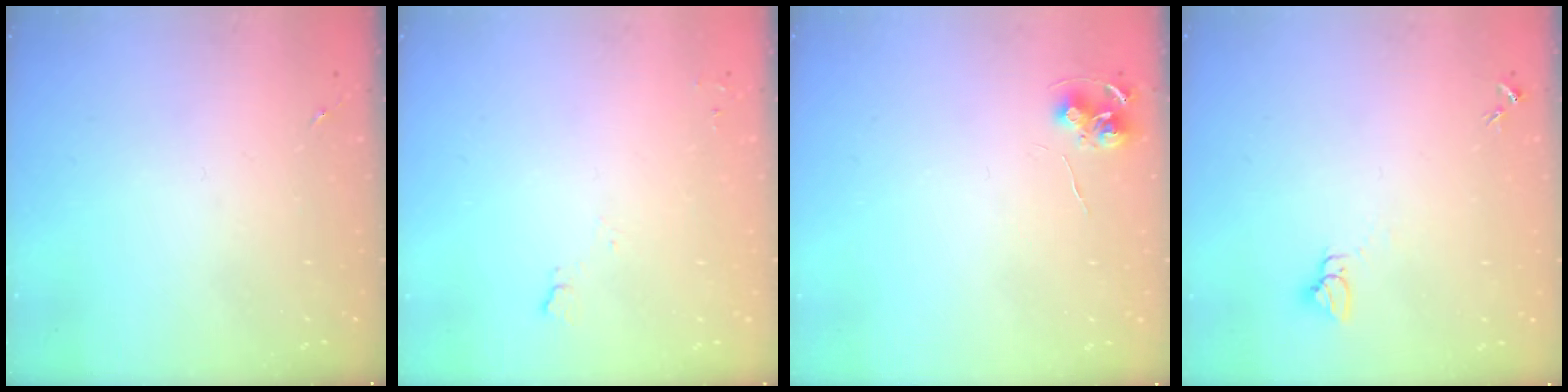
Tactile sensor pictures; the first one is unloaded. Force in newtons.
{"total": 5.1, "press": 5.1, "slide": 0.6}
{"total": 7.9, "press": 7.9, "slide": 0.5}
{"total": 3.0, "press": 3.0, "slide": 0.1}